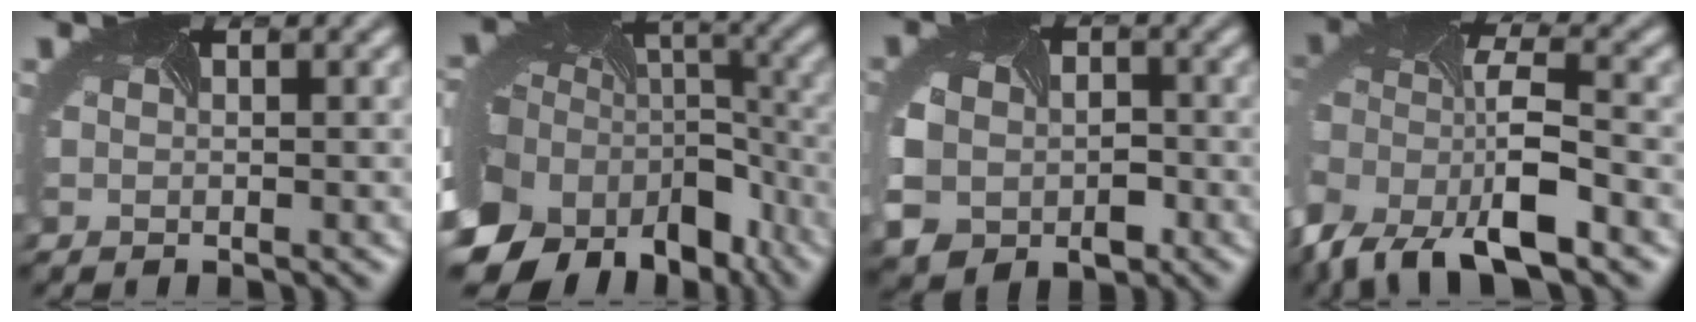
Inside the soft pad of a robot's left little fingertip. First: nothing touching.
{"total": 21.1, "force": [-9.5, 14.7, 11.8], "torque": [-0.245, -0.059, -0.111]}
{"total": 6.9, "force": [-2.1, 5.4, 3.7], "torque": [-0.082, -0.024, -0.029]}
{"total": 10.3, "force": [-6.2, 4.2, 7.2], "torque": [-0.139, -0.020, -0.112]}